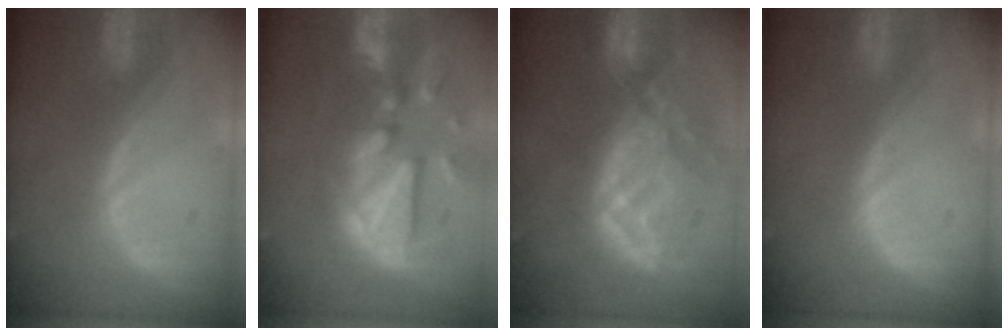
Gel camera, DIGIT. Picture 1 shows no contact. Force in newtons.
{"total": 12.5, "press": 10.8, "slide": 6.2}
{"total": 11.9, "press": 10.9, "slide": 4.9}
{"total": 0.0}